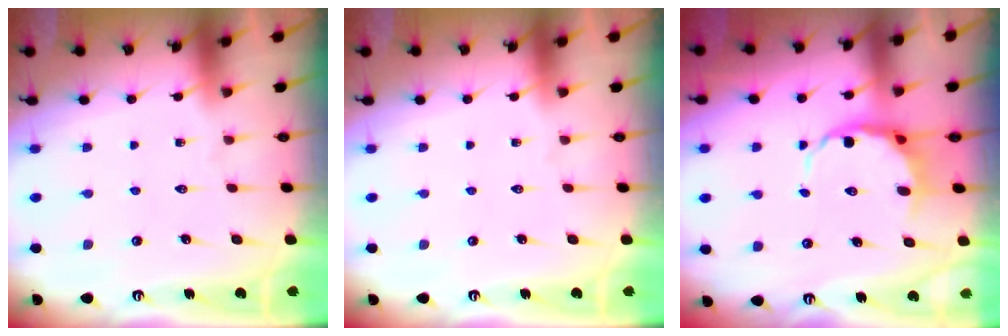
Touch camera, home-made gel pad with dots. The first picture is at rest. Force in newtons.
{"total": 0.0}
{"total": 6.0, "press": 5.6, "slide": 2.3}